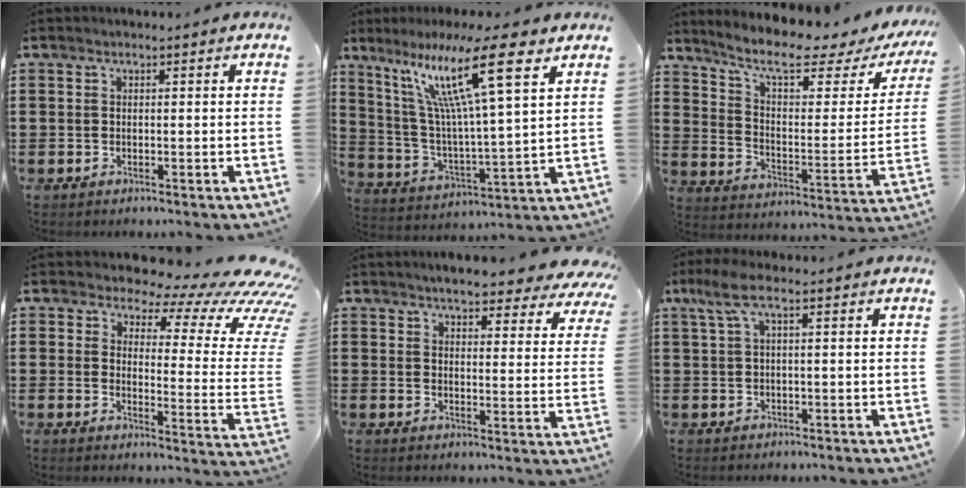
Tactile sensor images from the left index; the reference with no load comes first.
{"total": 15.5, "force": [9.4, 1.7, 12.2], "torque": [-0.242, -0.028, 0.148]}
{"total": 8.5, "force": [6.1, 1.8, 5.7], "torque": [-0.120, -0.038, 0.097]}
{"total": 8.3, "force": [6.1, 2.7, 4.9], "torque": [-0.090, -0.052, 0.102]}
{"total": 5.1, "force": [4.8, 0.4, 1.6], "torque": [-0.044, -0.024, 0.084]}
{"total": 4.1, "force": [0.6, 1.1, 3.9], "torque": [-0.088, -0.003, 0.007]}